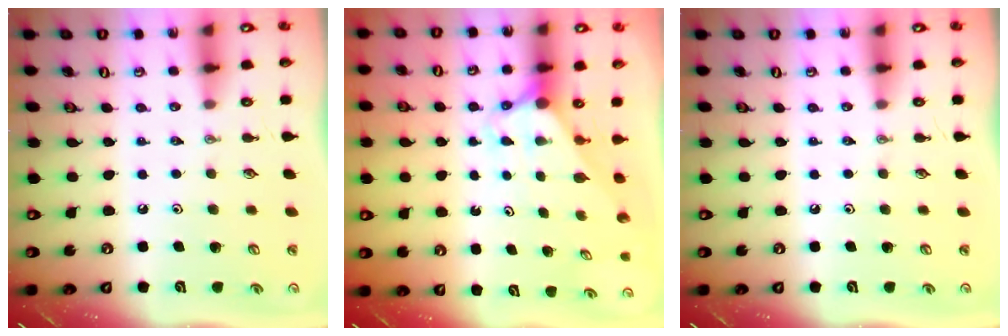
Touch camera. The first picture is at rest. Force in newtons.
{"total": 2.9, "press": 2.9, "slide": 0.0}
{"total": 0.0}